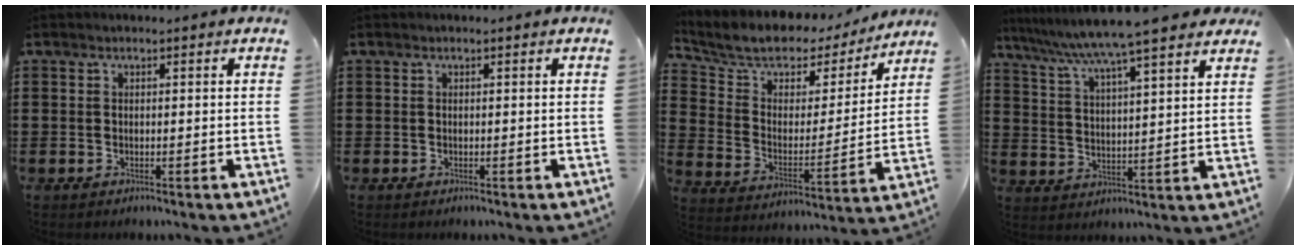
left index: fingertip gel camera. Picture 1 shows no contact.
{"total": 0.0}
{"total": 6.8, "force": [6.0, 2.9, 1.4], "torque": [-0.062, -0.048, 0.099]}
{"total": 7.2, "force": [6.3, -0.7, 3.4], "torque": [-0.091, -0.035, 0.104]}